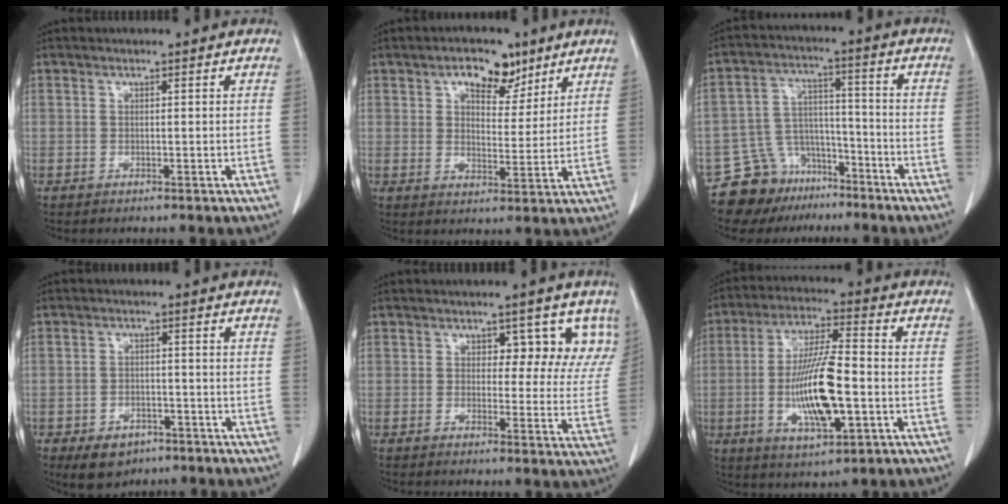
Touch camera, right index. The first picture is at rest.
{"total": 7.6, "force": [4.7, 4.0, 4.5], "torque": [-0.061, 0.009, 0.073]}
{"total": 10.4, "force": [-8.2, 6.3, 1.3], "torque": [-0.022, 0.050, -0.133]}
{"total": 5.5, "force": [-3.5, 3.6, 2.3], "torque": [-0.038, 0.001, -0.046]}
{"total": 7.2, "force": [4.5, 4.1, 3.7], "torque": [-0.021, -0.003, 0.042]}
{"total": 13.4, "force": [-2.5, 3.0, 12.8], "torque": [-0.245, -0.002, -0.039]}